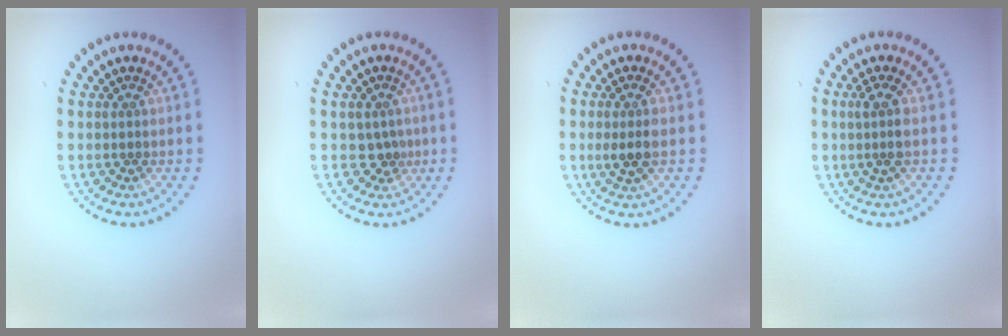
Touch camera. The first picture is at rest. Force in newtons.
{"total": 1.4, "press": 1.2, "slide": 0.7}
{"total": 2.0, "press": 1.9, "slide": 0.8}
{"total": 1.8, "press": 1.3, "slide": 1.2}